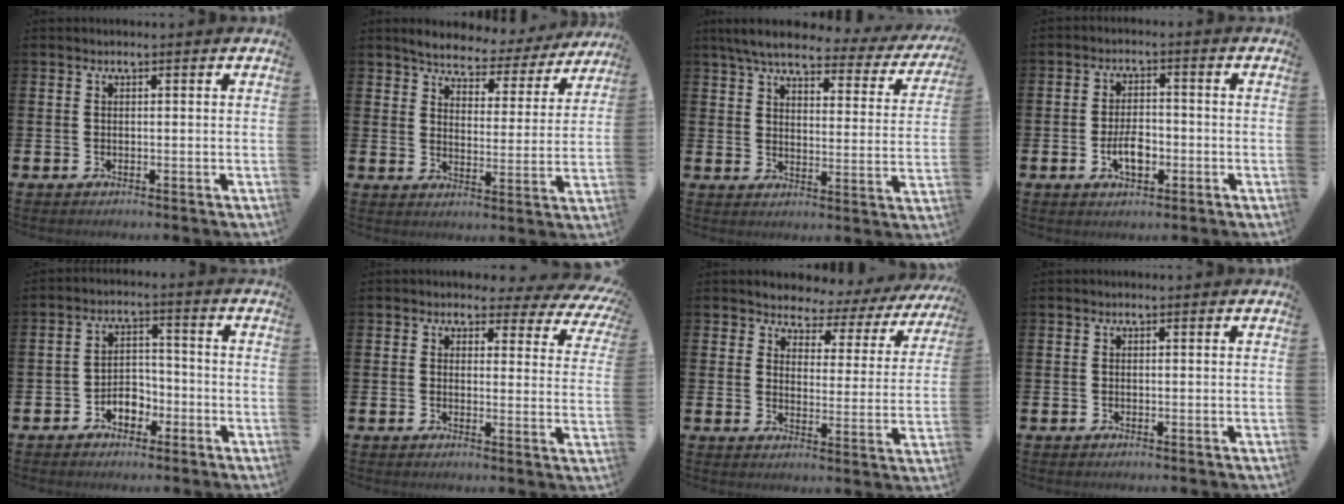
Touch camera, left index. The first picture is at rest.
{"total": 5.1, "force": [4.9, 1.0, 0.6], "torque": [-0.036, -0.039, 0.080]}
{"total": 6.1, "force": [5.1, 1.3, 2.9], "torque": [-0.077, -0.030, 0.082]}
{"total": 4.4, "force": [-1.3, 2.4, 3.5], "torque": [-0.053, 0.004, -0.025]}
{"total": 3.5, "force": [-2.2, 2.2, 1.5], "torque": [-0.032, 0.005, -0.049]}
{"total": 2.7, "force": [1.9, 1.7, 0.7], "torque": [-0.018, -0.017, 0.025]}
{"total": 3.1, "force": [2.8, 1.3, -0.2], "torque": [-0.014, -0.035, 0.037]}
{"total": 0.0}